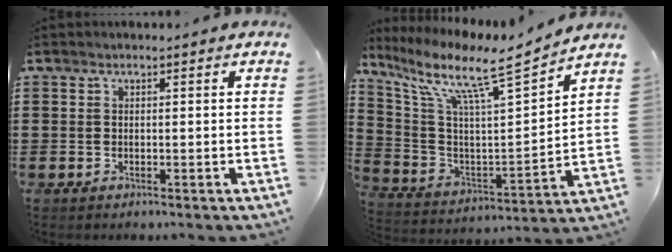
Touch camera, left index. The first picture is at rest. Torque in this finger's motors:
{"motor_torque": [2.14, 0.00, 0.30, 0.21]}